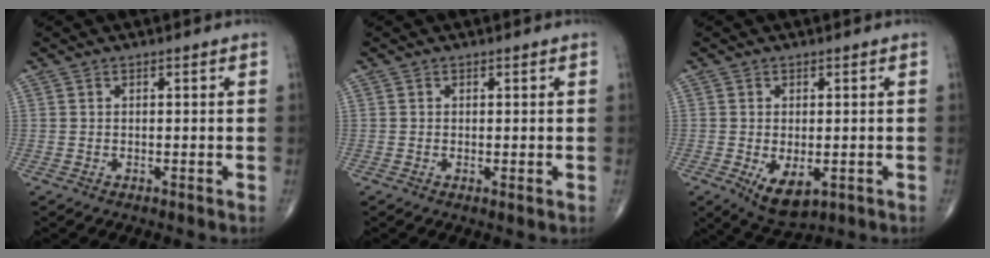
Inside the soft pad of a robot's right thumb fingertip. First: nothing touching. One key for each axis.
{"total": 0.7, "fx": 0.0, "fy": 0.1, "fz": 0.7, "tx": -0.015, "ty": -0.004, "tz": -0.002}
{"total": 6.4, "fx": -1.8, "fy": 3.3, "fz": 5.2, "tx": -0.085, "ty": -0.012, "tz": -0.017}